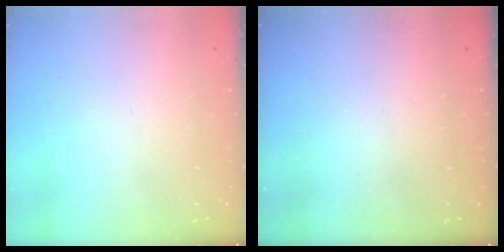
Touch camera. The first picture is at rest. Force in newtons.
{"total": 0.6, "press": 0.5, "slide": 0.2}